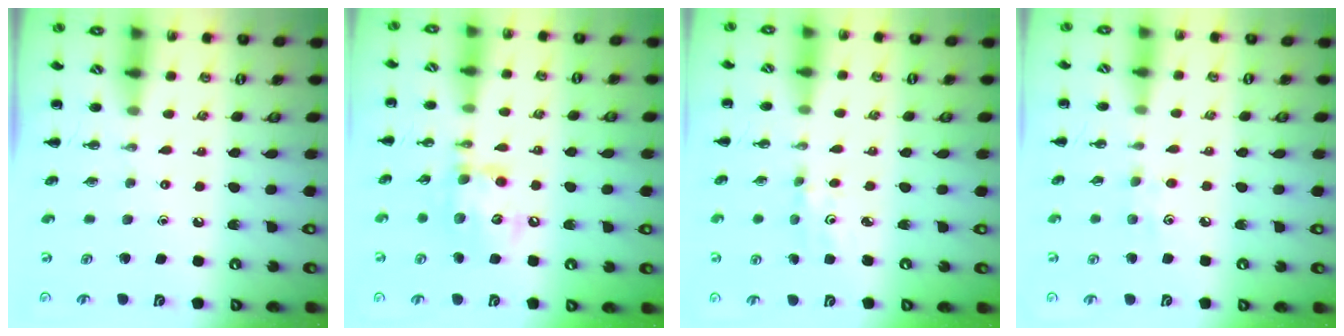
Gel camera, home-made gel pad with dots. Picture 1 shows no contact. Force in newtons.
{"total": 13.2, "press": 13.1, "slide": 1.3}
{"total": 2.6, "press": 2.5, "slide": 0.8}
{"total": 5.2, "press": 5.1, "slide": 1.1}